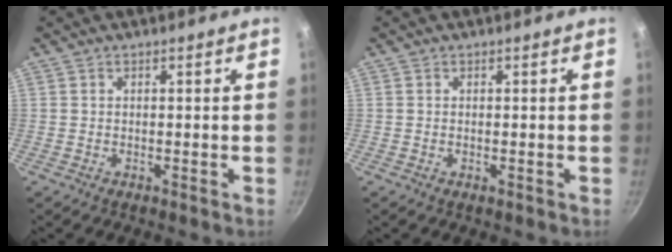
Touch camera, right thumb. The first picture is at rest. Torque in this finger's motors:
{"motor_torque": [-0.54, -0.28, -0.42, 0.20, -0.03]}